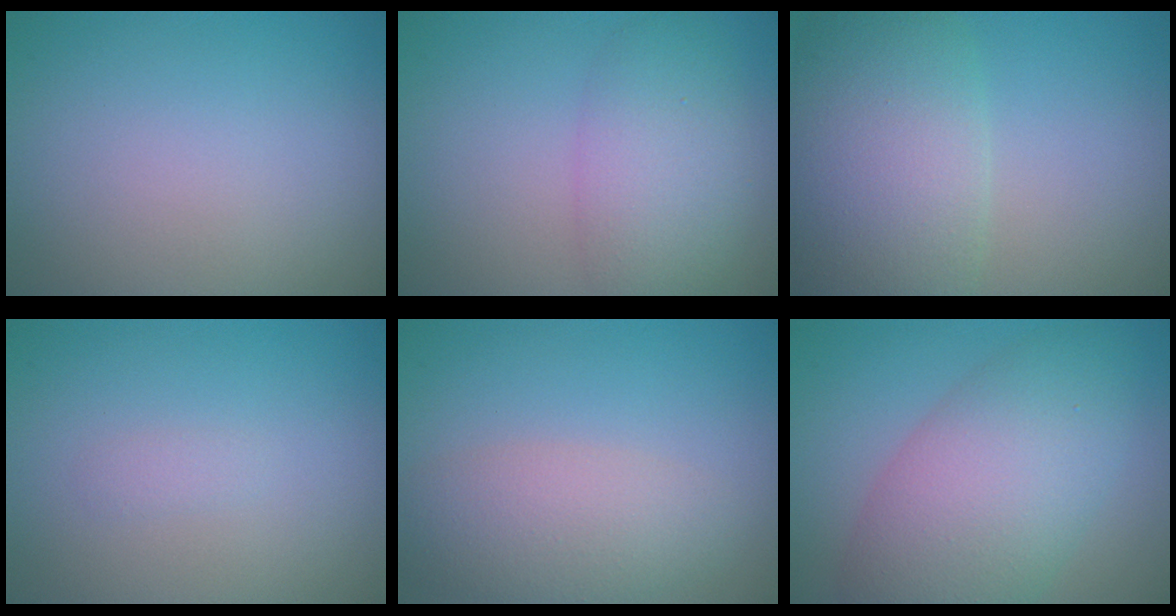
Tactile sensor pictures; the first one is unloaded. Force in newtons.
{"total": 5.1, "press": 5.1, "slide": 0.1}
{"total": 9.6, "press": 9.6, "slide": 0.5}
{"total": 0.5, "press": 0.5, "slide": 0.0}
{"total": 4.0, "press": 4.0, "slide": 0.2}
{"total": 8.1, "press": 8.1, "slide": 0.4}